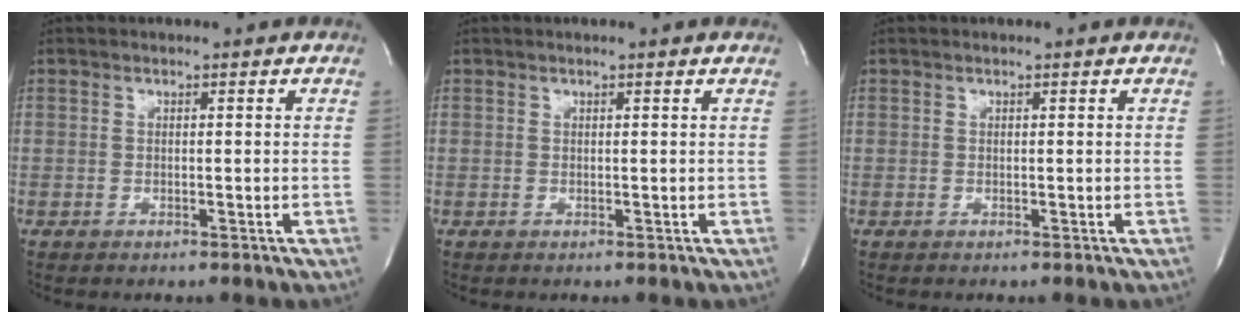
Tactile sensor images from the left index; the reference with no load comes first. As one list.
[{"total": 0.7, "force": [0.5, 0.0, 0.5], "torque": [-0.010, 0.008, 0.006]}, {"total": 0.0}]